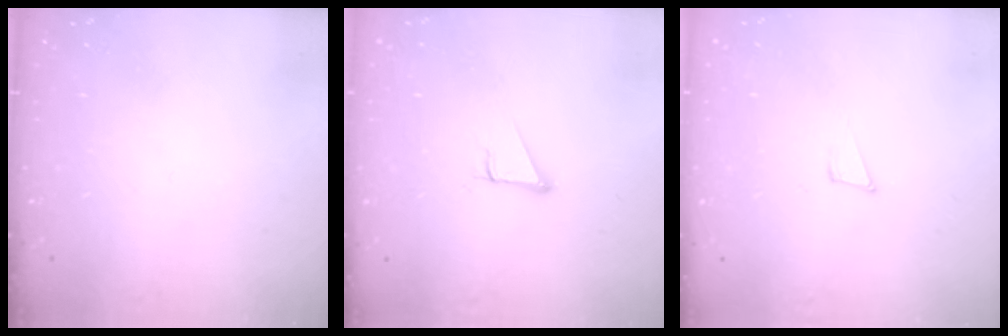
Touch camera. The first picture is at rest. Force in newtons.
{"total": 3.7, "press": 3.7, "slide": 0.2}
{"total": 6.3, "press": 6.1, "slide": 1.2}